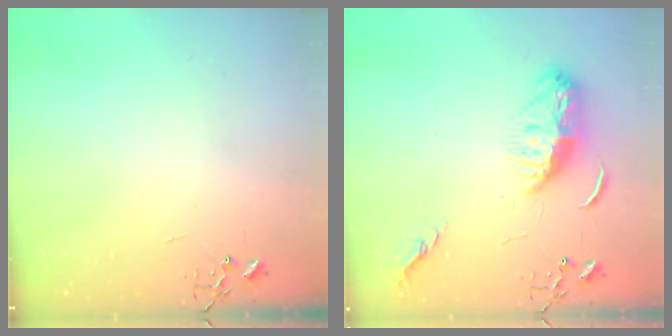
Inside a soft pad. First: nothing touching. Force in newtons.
{"total": 11.1, "press": 11.1, "slide": 1.0}